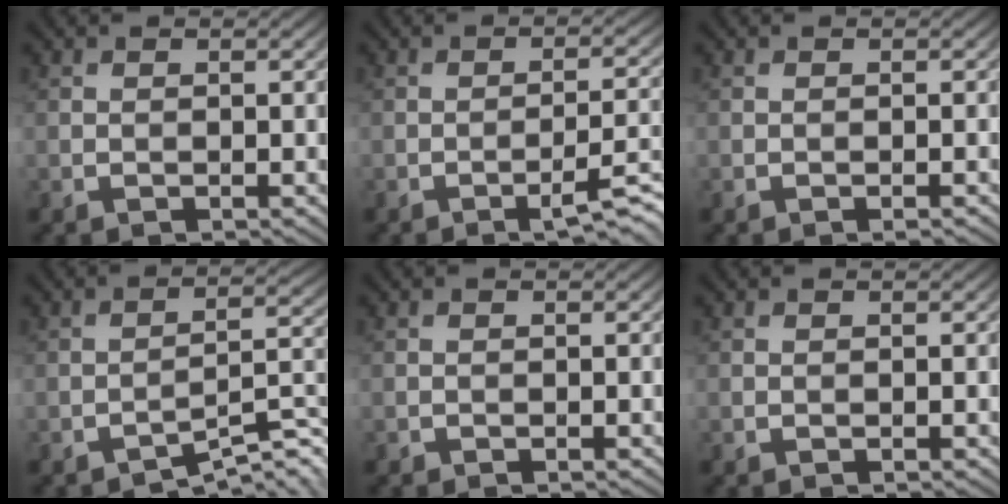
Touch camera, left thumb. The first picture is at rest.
{"total": 3.6, "force": [-2.4, -0.1, 2.7], "torque": [-0.041, 0.011, -0.031]}
{"total": 0.6, "force": [-0.5, -0.1, 0.3], "torque": [-0.003, 0.003, -0.010]}
{"total": 4.3, "force": [-3.8, 0.2, 1.8], "torque": [-0.014, 0.009, -0.060]}
{"total": 0.5, "force": [-0.5, -0.2, -0.2], "torque": [0.006, 0.002, -0.010]}
{"total": 0.0}